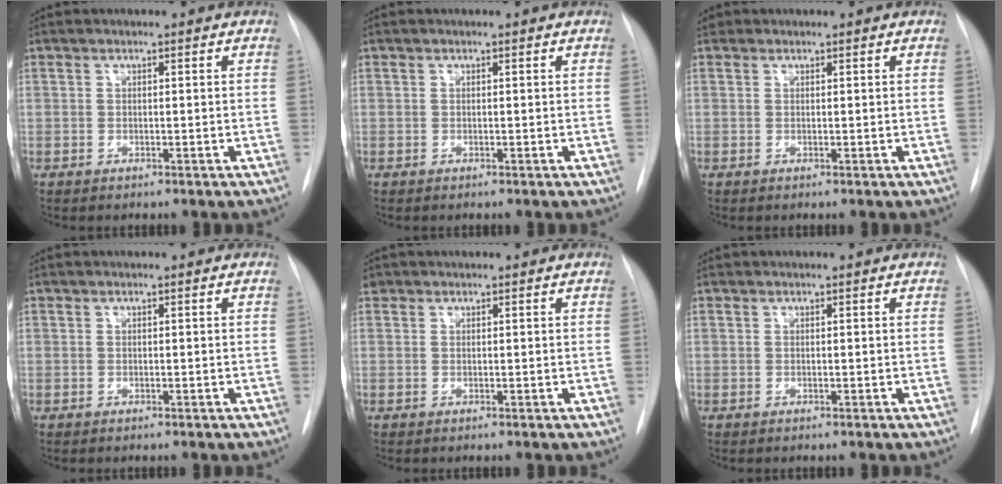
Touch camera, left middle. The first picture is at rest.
{"total": 0.0}
{"total": 0.7, "force": [0.5, 0.5, 0.0], "torque": [0.001, 0.007, 0.006]}
{"total": 0.0}
{"total": 0.8, "force": [0.5, 0.6, 0.0], "torque": [0.003, 0.011, 0.008]}
{"total": 0.0}